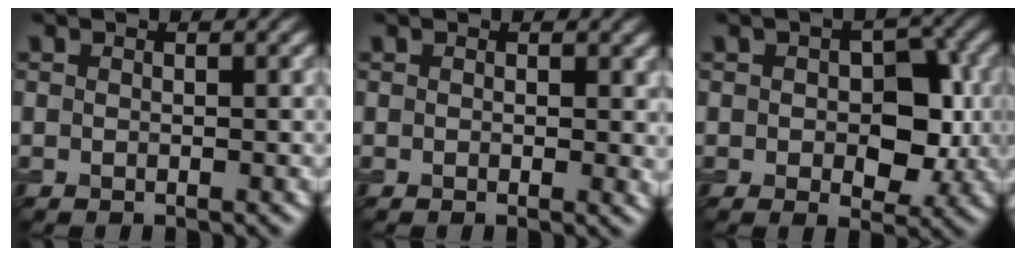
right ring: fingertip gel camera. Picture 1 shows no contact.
{"total": 1.4, "force": [0.5, 0.6, 1.2], "torque": [-0.009, 0.002, 0.006]}
{"total": 5.8, "force": [0.0, 3.5, 4.7], "torque": [-0.061, -0.004, 0.002]}